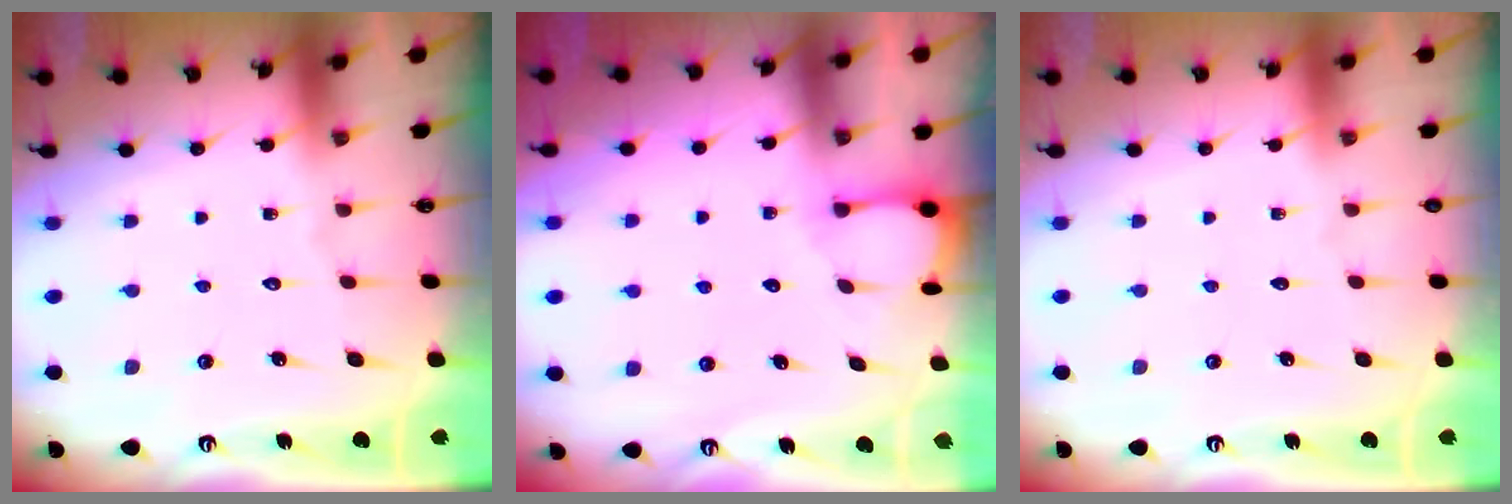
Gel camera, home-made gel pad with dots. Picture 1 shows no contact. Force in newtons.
{"total": 2.0, "press": 2.0, "slide": 0.3}
{"total": 0.0}